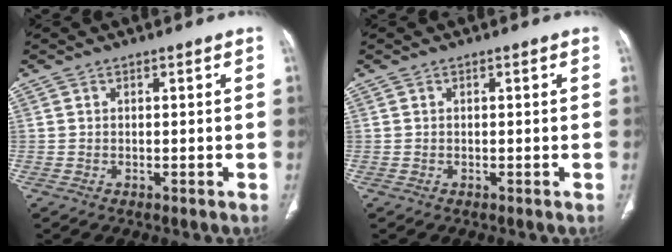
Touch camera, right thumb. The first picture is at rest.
{"total": 0.0}